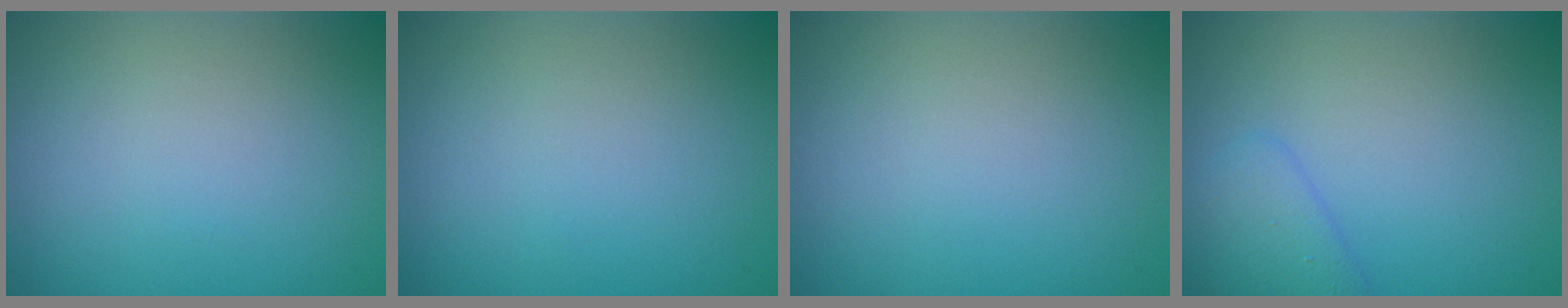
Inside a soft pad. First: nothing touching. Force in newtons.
{"total": 0.0}
{"total": 0.0}
{"total": 2.2, "press": 2.2, "slide": 0.1}